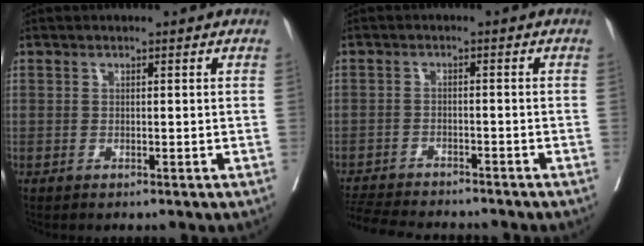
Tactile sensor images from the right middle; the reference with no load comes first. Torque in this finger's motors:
{"motor_torque": [0.24, -0.45, 0.08, 0.04]}